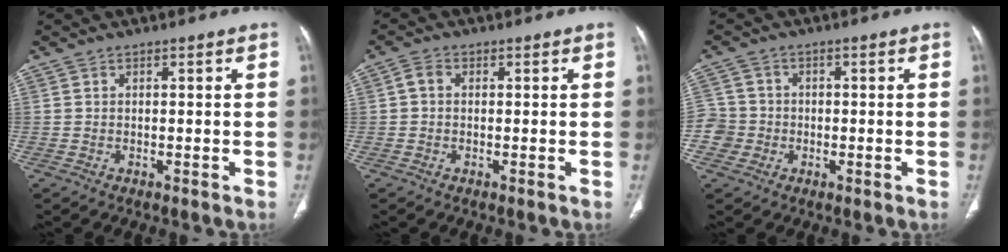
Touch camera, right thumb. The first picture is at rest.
{"total": 2.0, "force": [0.2, 1.5, 1.3], "torque": [-0.021, 0.006, 0.000]}
{"total": 4.9, "force": [-1.4, 4.7, 0.3], "torque": [0.018, 0.016, -0.032]}